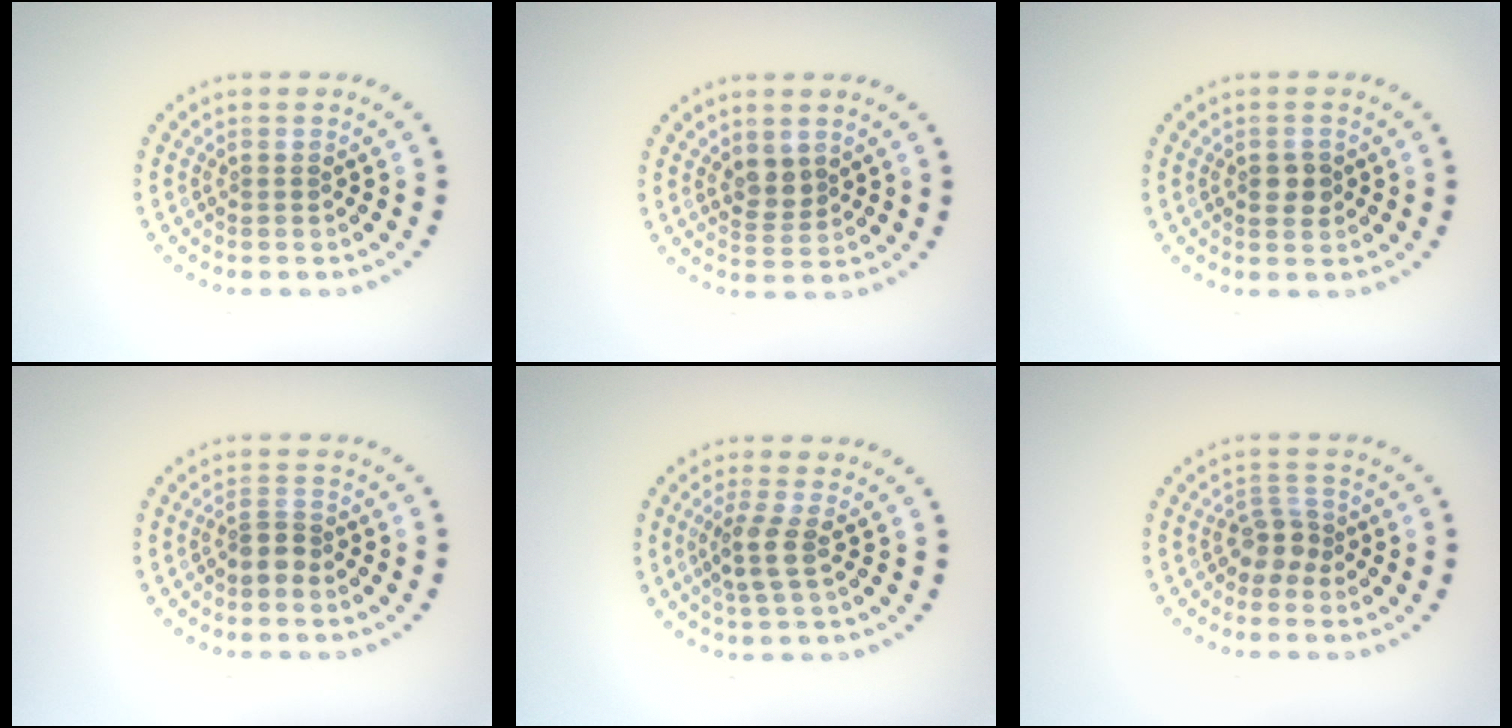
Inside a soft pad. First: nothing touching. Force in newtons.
{"total": 2.0, "press": 1.8, "slide": 0.9}
{"total": 1.7, "press": 1.7, "slide": 0.1}
{"total": 1.6, "press": 1.1, "slide": 1.1}
{"total": 2.3, "press": 1.8, "slide": 1.5}
{"total": 2.2, "press": 1.7, "slide": 1.5}